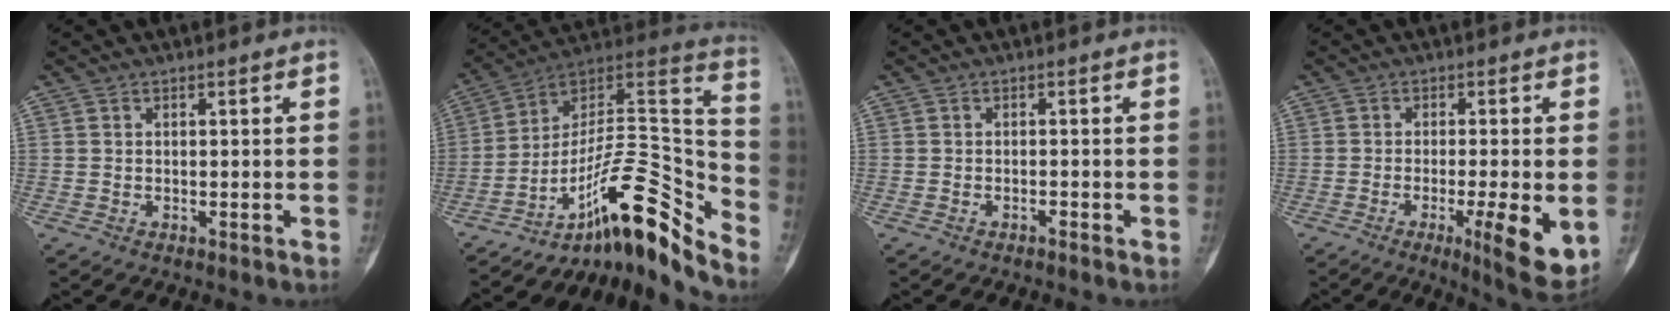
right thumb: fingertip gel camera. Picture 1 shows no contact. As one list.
[{"total": 21.2, "force": [-14.7, 5.7, 14.1], "torque": [-0.184, 0.150, -0.238]}, {"total": 0.6, "force": [-0.5, 0.2, 0.2], "torque": [-0.003, 0.006, -0.008]}, {"total": 9.8, "force": [-2.4, 1.8, 9.3], "torque": [-0.130, -0.019, -0.031]}]